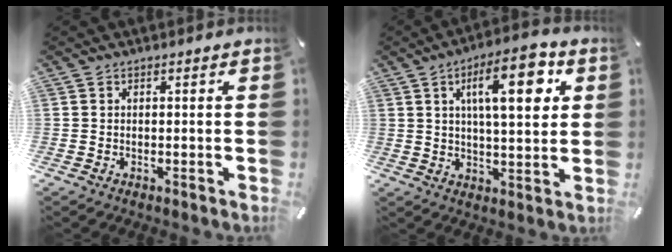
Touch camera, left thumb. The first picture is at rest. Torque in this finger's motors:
{"motor_torque": [2.58, 2.43, 1.88, -0.88, 0.54]}